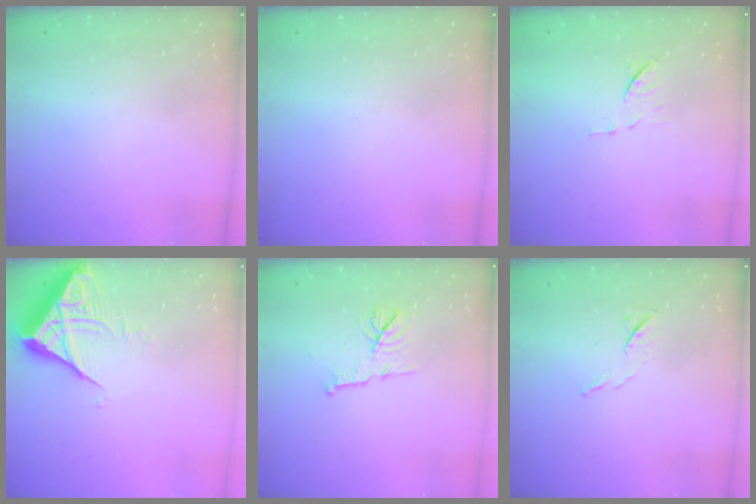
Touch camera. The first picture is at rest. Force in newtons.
{"total": 0.0}
{"total": 7.1, "press": 6.9, "slide": 1.3}
{"total": 5.7, "press": 5.7, "slide": 0.5}
{"total": 9.5, "press": 9.5, "slide": 0.2}
{"total": 5.7, "press": 5.6, "slide": 1.2}